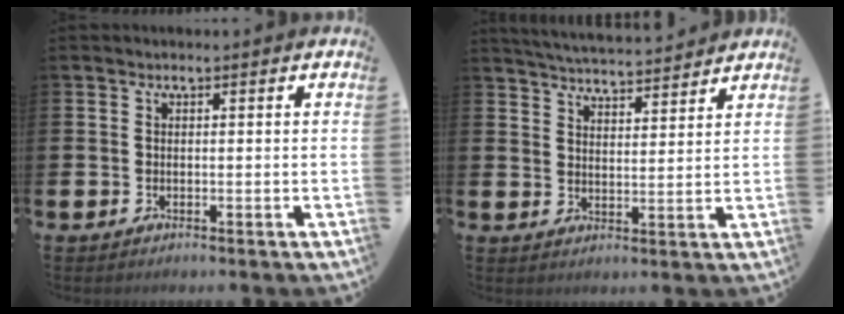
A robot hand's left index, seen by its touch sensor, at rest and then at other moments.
{"total": 5.1, "force": [5.0, 0.3, 0.4], "torque": [-0.022, -0.034, 0.089]}